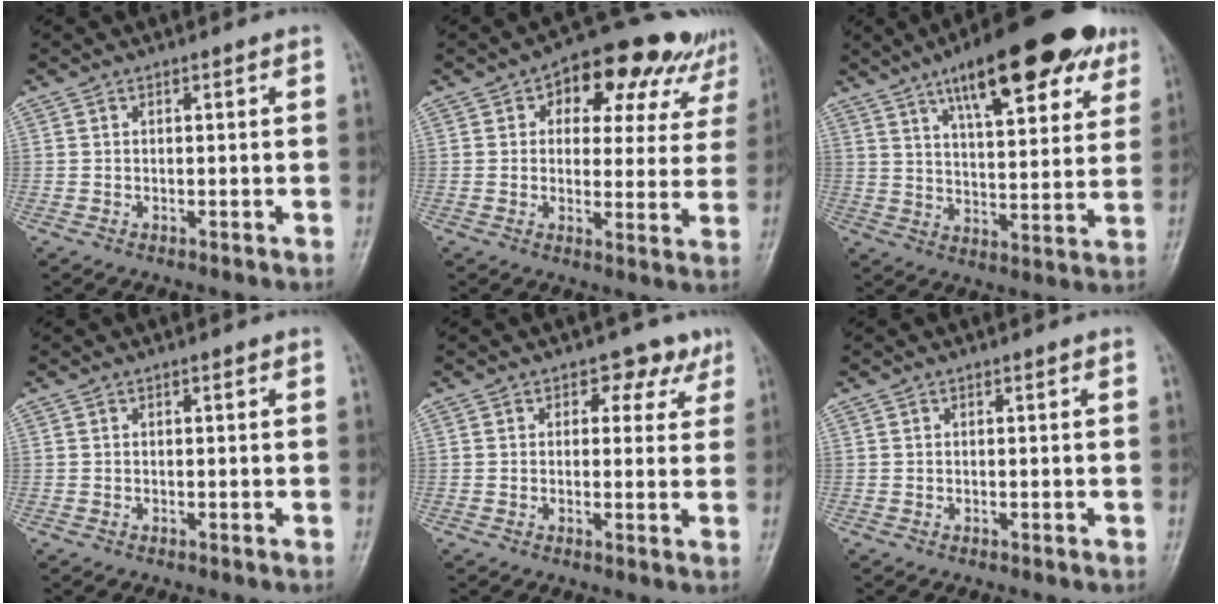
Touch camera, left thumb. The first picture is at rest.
{"total": 16.0, "force": [8.3, 9.3, 10.0], "torque": [-0.075, 0.000, 0.101]}
{"total": 21.5, "force": [12.2, 7.5, 16.0], "torque": [-0.200, -0.029, 0.180]}
{"total": 0.0}
{"total": 4.5, "force": [2.6, 3.3, 1.6], "torque": [0.016, -0.006, 0.025]}
{"total": 0.0}